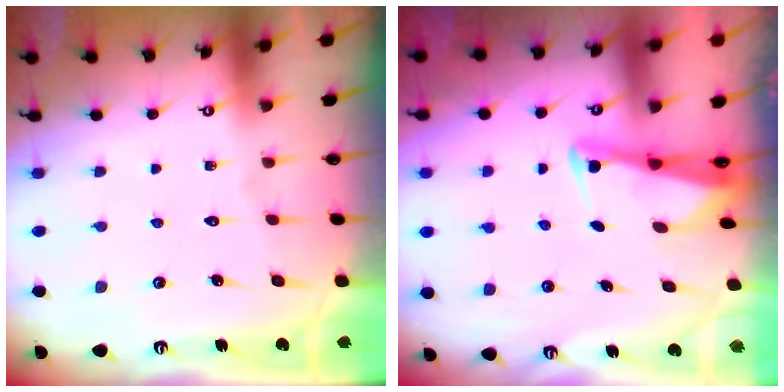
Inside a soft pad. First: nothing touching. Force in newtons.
{"total": 2.9, "press": 2.9, "slide": 0.3}